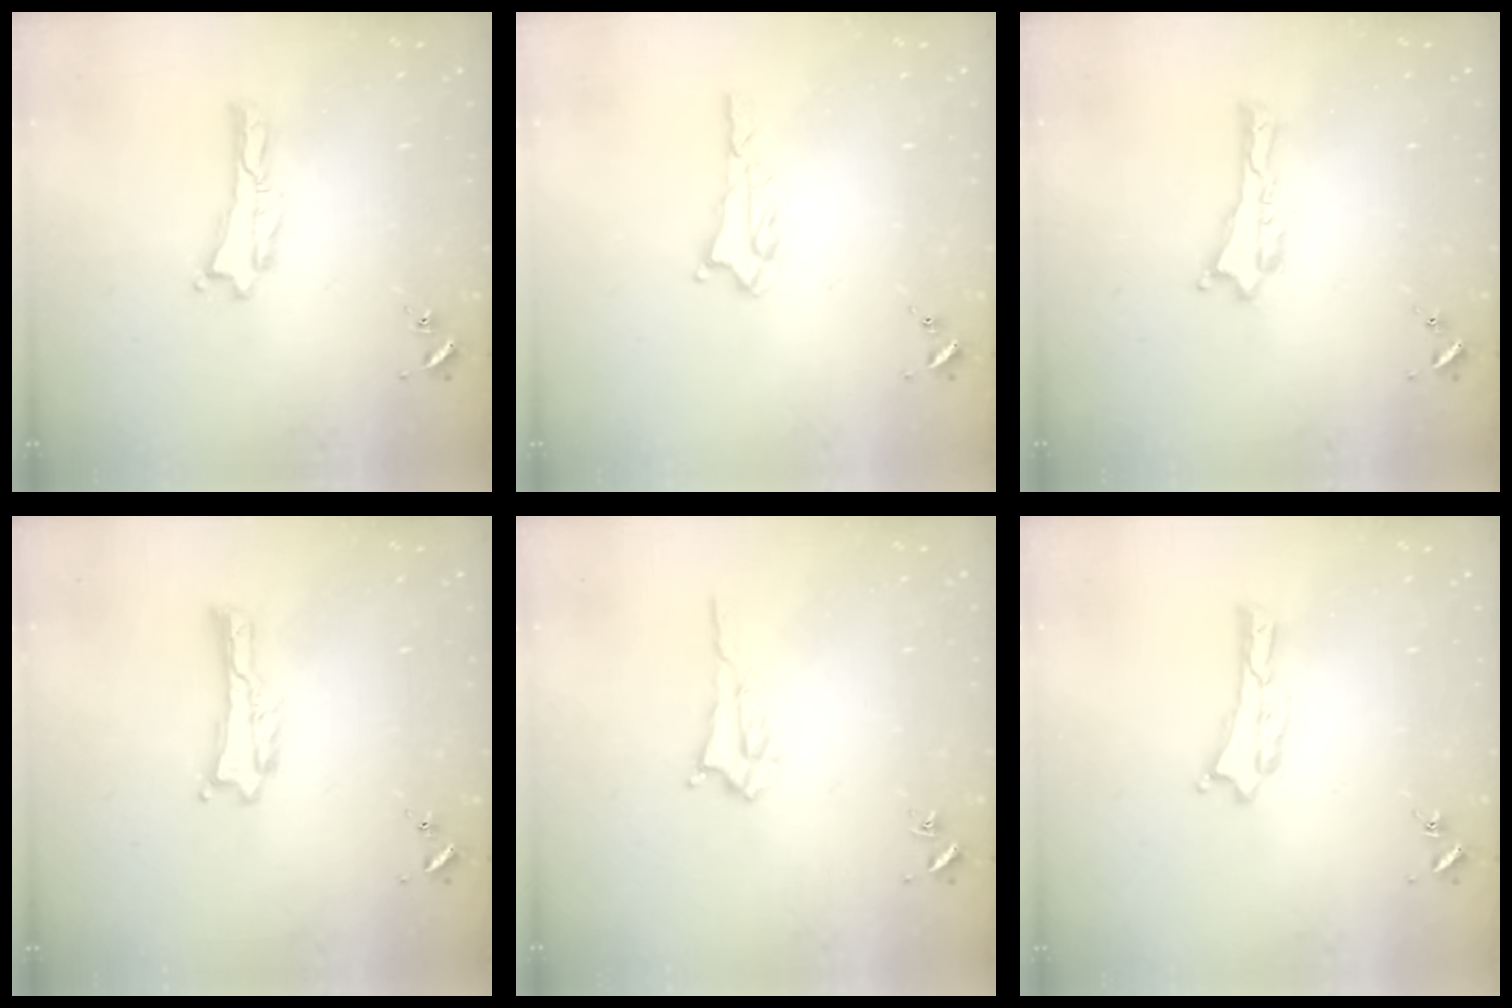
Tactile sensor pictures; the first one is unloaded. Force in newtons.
{"total": 1.8, "press": 1.8, "slide": 0.2}
{"total": 0.0}
{"total": 0.0}
{"total": 1.6, "press": 1.6, "slide": 0.3}
{"total": 0.0}